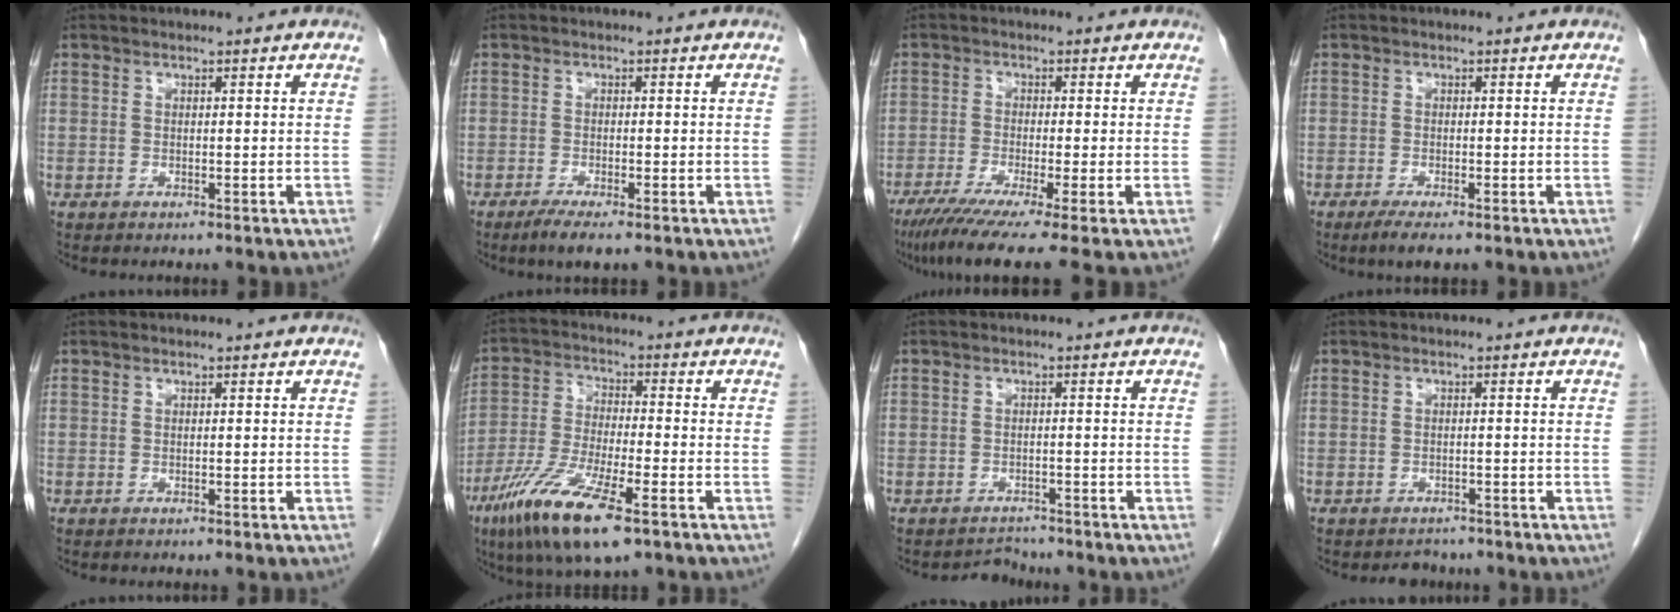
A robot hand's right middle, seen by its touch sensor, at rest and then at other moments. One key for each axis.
{"total": 3.1, "fx": -2.1, "fy": 0.2, "fz": 2.3, "tx": -0.044, "ty": -0.009, "tz": -0.039}
{"total": 10.4, "fx": -7.5, "fy": -0.9, "fz": 7.1, "tx": -0.107, "ty": -0.034, "tz": -0.121}
{"total": 2.8, "fx": -1.8, "fy": 0.3, "fz": 2.0, "tx": -0.038, "ty": -0.009, "tz": -0.033}
{"total": 0.0}
{"total": 13.0, "fx": -7.3, "fy": 2.0, "fz": 10.5, "tx": -0.218, "ty": -0.029, "tz": -0.131}
{"total": 2.1, "fx": -1.8, "fy": 0.5, "fz": -0.8, "tx": 0.009, "ty": -0.006, "tz": -0.030}
{"total": 2.3, "fx": -2.0, "fy": 1.1, "fz": -0.1, "tx": -0.006, "ty": -0.001, "tz": -0.030}